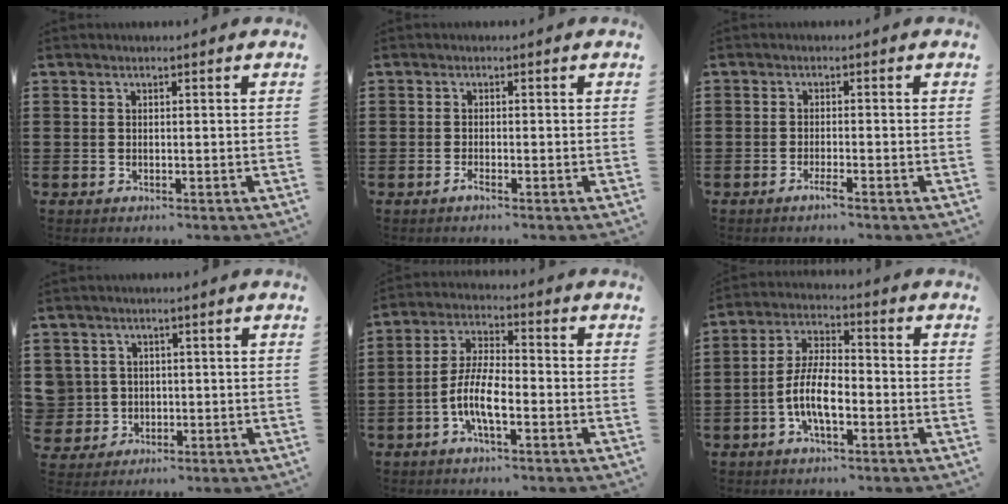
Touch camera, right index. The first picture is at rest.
{"total": 0.9, "force": [-0.8, 0.1, 0.5], "torque": [-0.013, -0.006, -0.013]}
{"total": 1.7, "force": [-1.2, 0.0, 1.2], "torque": [-0.027, -0.008, -0.024]}
{"total": 3.4, "force": [0.3, 3.4, 0.1], "torque": [-0.020, 0.012, 0.003]}
{"total": 7.5, "force": [-2.7, 2.4, 6.6], "torque": [-0.149, -0.008, -0.056]}
{"total": 7.8, "force": [-2.6, 3.0, 6.7], "torque": [-0.153, -0.005, -0.055]}